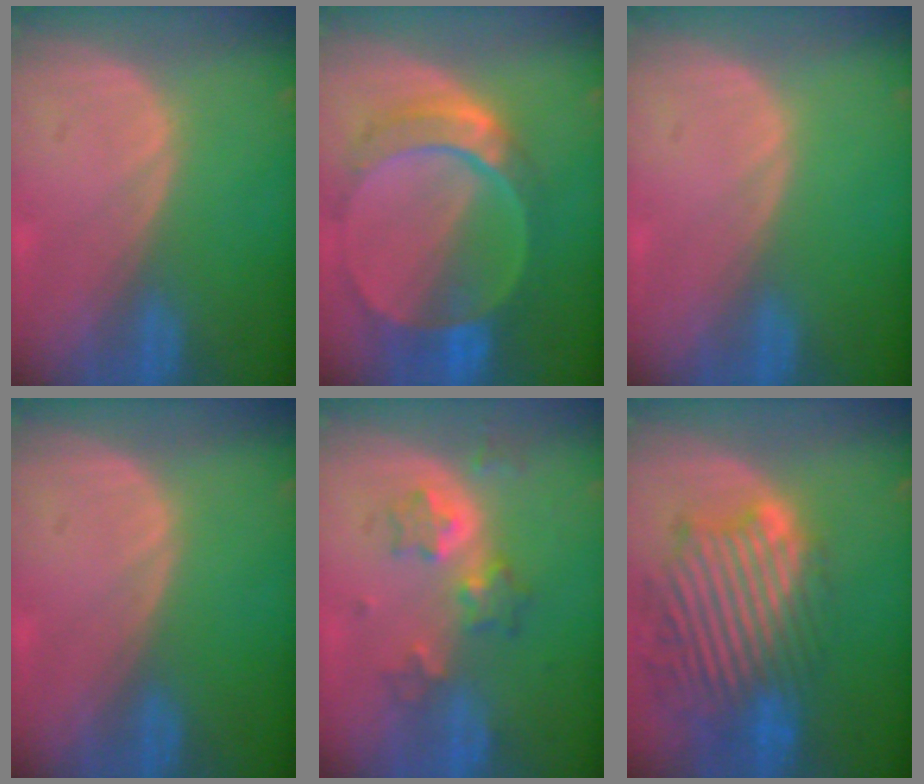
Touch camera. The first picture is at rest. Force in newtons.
{"total": 9.3, "press": 8.1, "slide": 4.6}
{"total": 0.0}
{"total": 0.0}
{"total": 6.6, "press": 5.7, "slide": 3.2}
{"total": 13.0, "press": 11.6, "slide": 5.8}